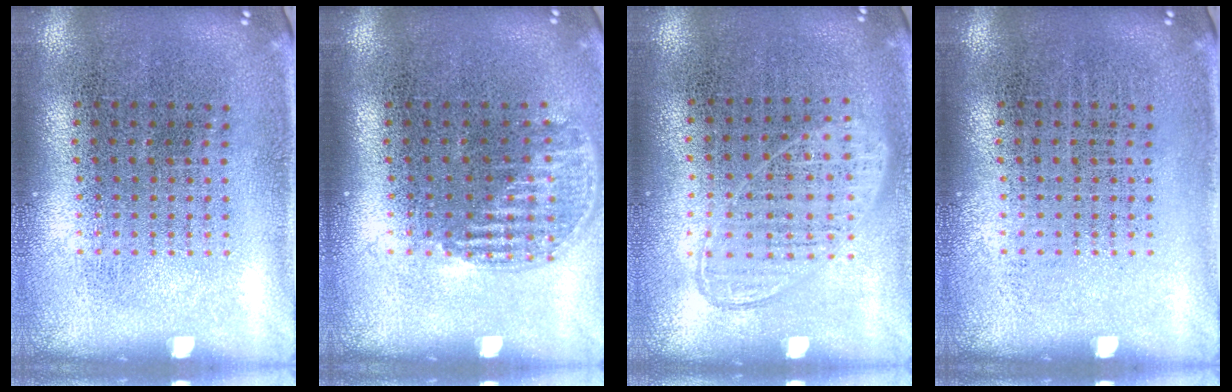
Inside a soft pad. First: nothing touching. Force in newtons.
{"total": 1.2, "press": 1.0, "slide": 0.6}
{"total": 0.9, "press": 0.8, "slide": 0.3}
{"total": 0.0}